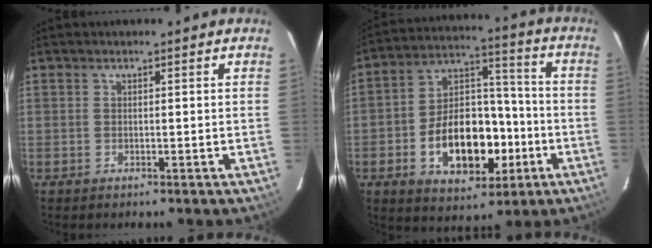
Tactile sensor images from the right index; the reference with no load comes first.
{"total": 17.1, "force": [-5.5, 10.5, 12.4], "torque": [-0.229, 0.036, -0.068]}